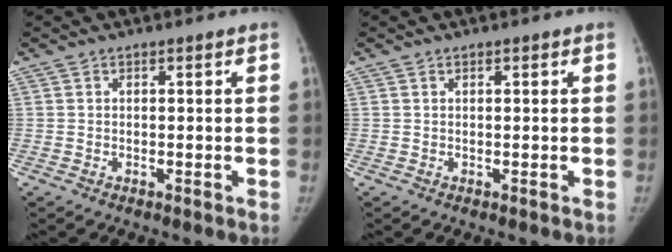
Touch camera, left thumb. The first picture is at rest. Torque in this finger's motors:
{"motor_torque": [0.12, -0.02, 0.04, -0.41, 0.00]}